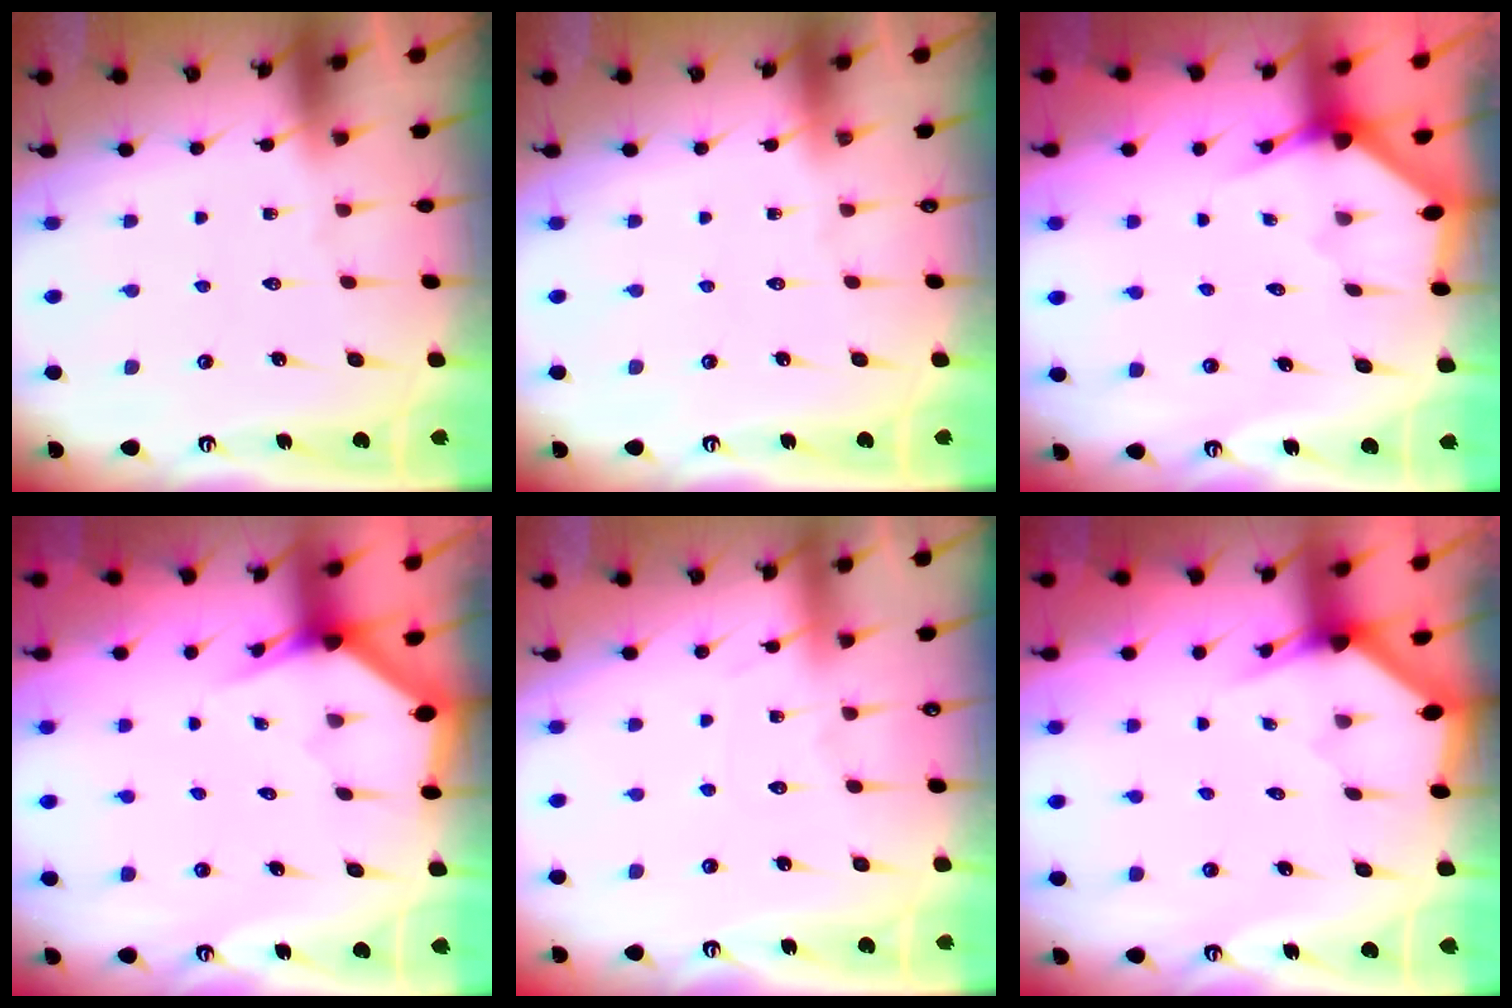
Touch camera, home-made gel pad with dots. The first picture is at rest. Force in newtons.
{"total": 0.0}
{"total": 2.5, "press": 2.5, "slide": 0.1}
{"total": 2.6, "press": 2.6, "slide": 0.2}
{"total": 3.7, "press": 3.7, "slide": 0.6}
{"total": 2.2, "press": 2.2, "slide": 0.1}